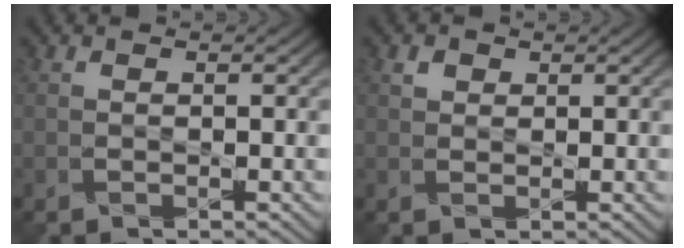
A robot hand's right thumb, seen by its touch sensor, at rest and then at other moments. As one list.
[{"total": 1.2, "force": [0.7, 0.9, 0.4], "torque": [-0.009, 0.000, 0.013]}]